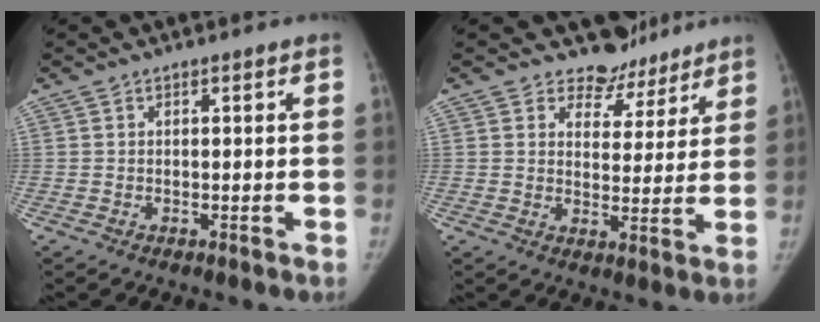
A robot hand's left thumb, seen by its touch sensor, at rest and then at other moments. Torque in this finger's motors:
{"motor_torque": [0.50, -0.62, 0.96, -0.64, -0.03]}